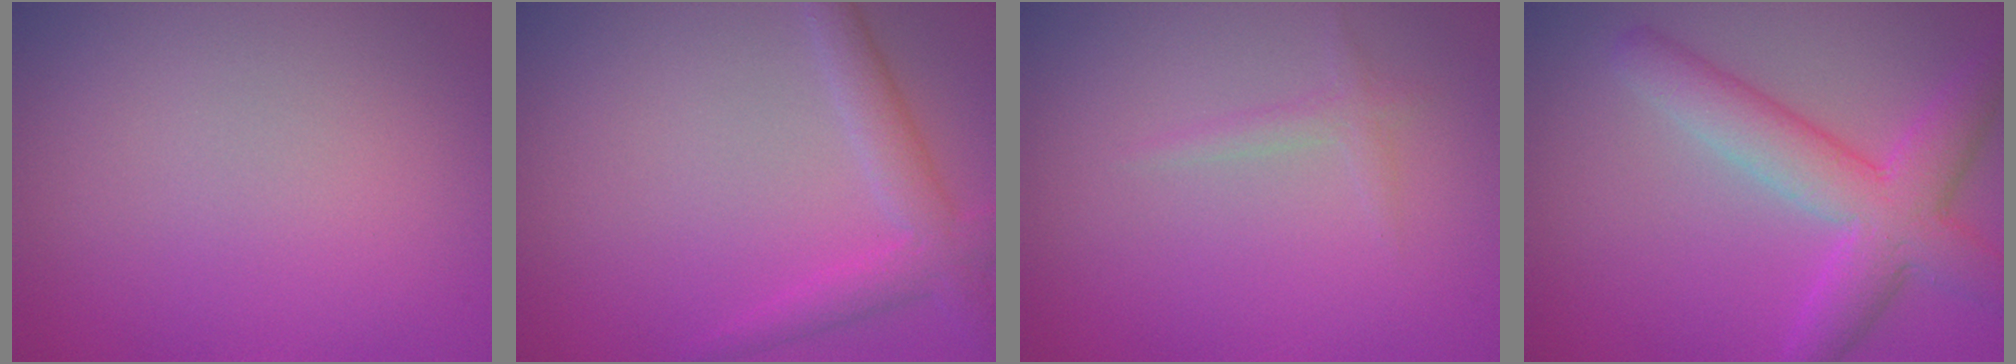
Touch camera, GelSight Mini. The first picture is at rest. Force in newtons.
{"total": 3.0, "press": 3.0, "slide": 0.0}
{"total": 1.0, "press": 1.0, "slide": 0.0}
{"total": 6.1, "press": 6.1, "slide": 0.1}